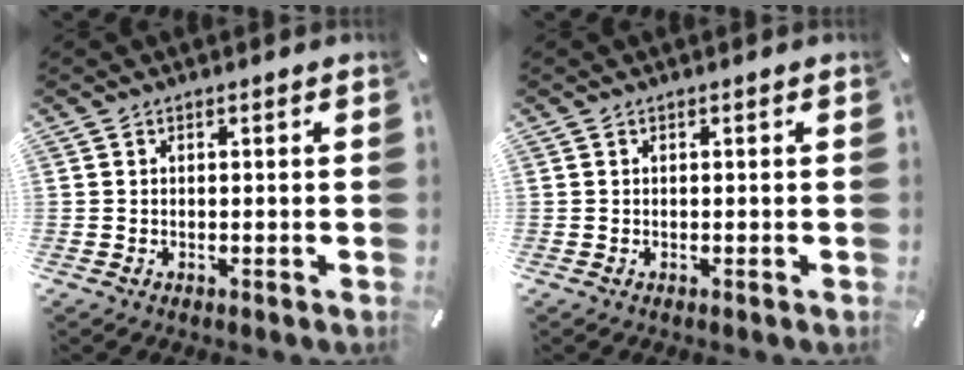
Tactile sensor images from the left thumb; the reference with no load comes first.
{"total": 0.0}